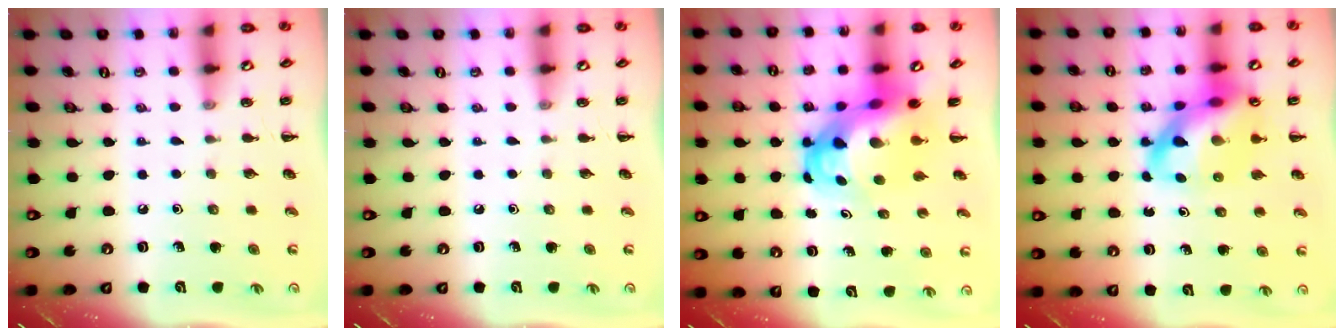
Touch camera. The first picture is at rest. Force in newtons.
{"total": 0.0}
{"total": 7.8, "press": 7.4, "slide": 2.4}
{"total": 16.0, "press": 15.5, "slide": 4.2}